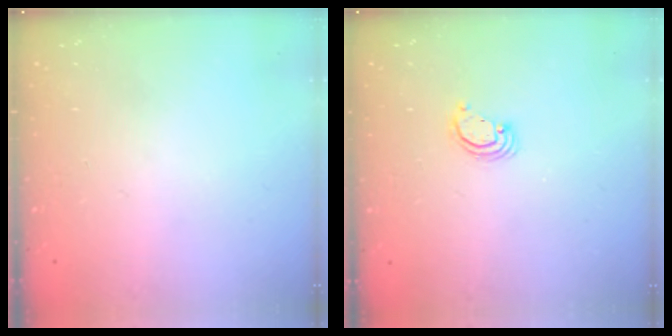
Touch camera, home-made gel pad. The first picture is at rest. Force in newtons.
{"total": 2.6, "press": 2.6, "slide": 0.2}